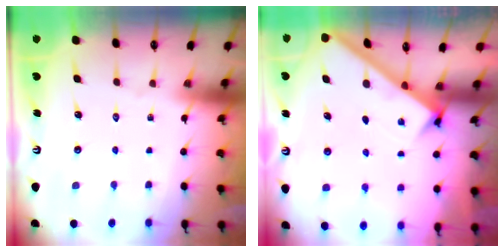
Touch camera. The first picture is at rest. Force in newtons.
{"total": 2.7, "press": 2.6, "slide": 0.3}